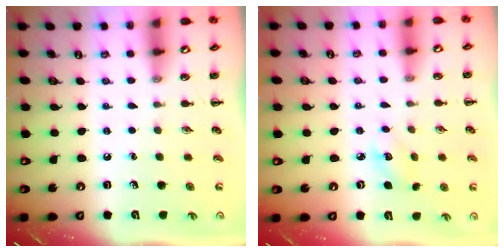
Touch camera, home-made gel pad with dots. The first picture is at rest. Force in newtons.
{"total": 4.2, "press": 4.0, "slide": 1.2}